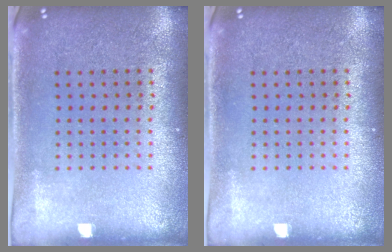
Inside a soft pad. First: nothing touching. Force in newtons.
{"total": 0.0}